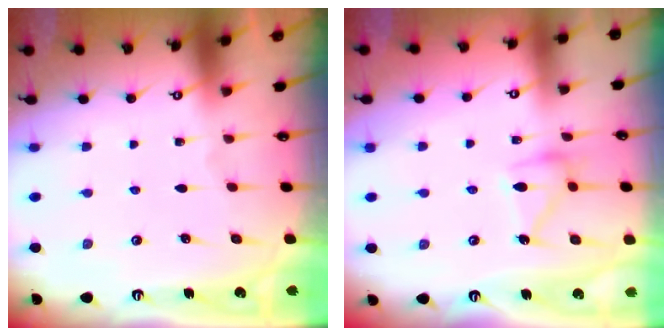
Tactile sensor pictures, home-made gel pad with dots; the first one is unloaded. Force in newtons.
{"total": 12.9, "press": 12.9, "slide": 0.4}